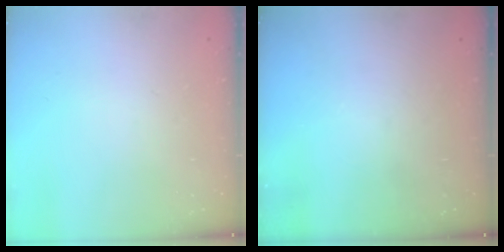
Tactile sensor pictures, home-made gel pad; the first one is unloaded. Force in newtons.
{"total": 0.0}